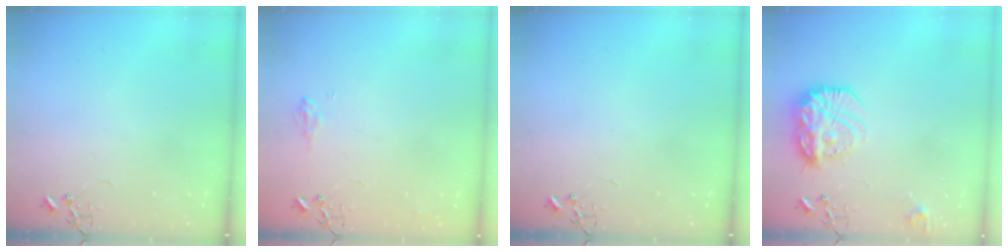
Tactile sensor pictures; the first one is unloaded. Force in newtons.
{"total": 7.7, "press": 7.7, "slide": 0.9}
{"total": 0.0}
{"total": 19.0, "press": 18.9, "slide": 1.4}